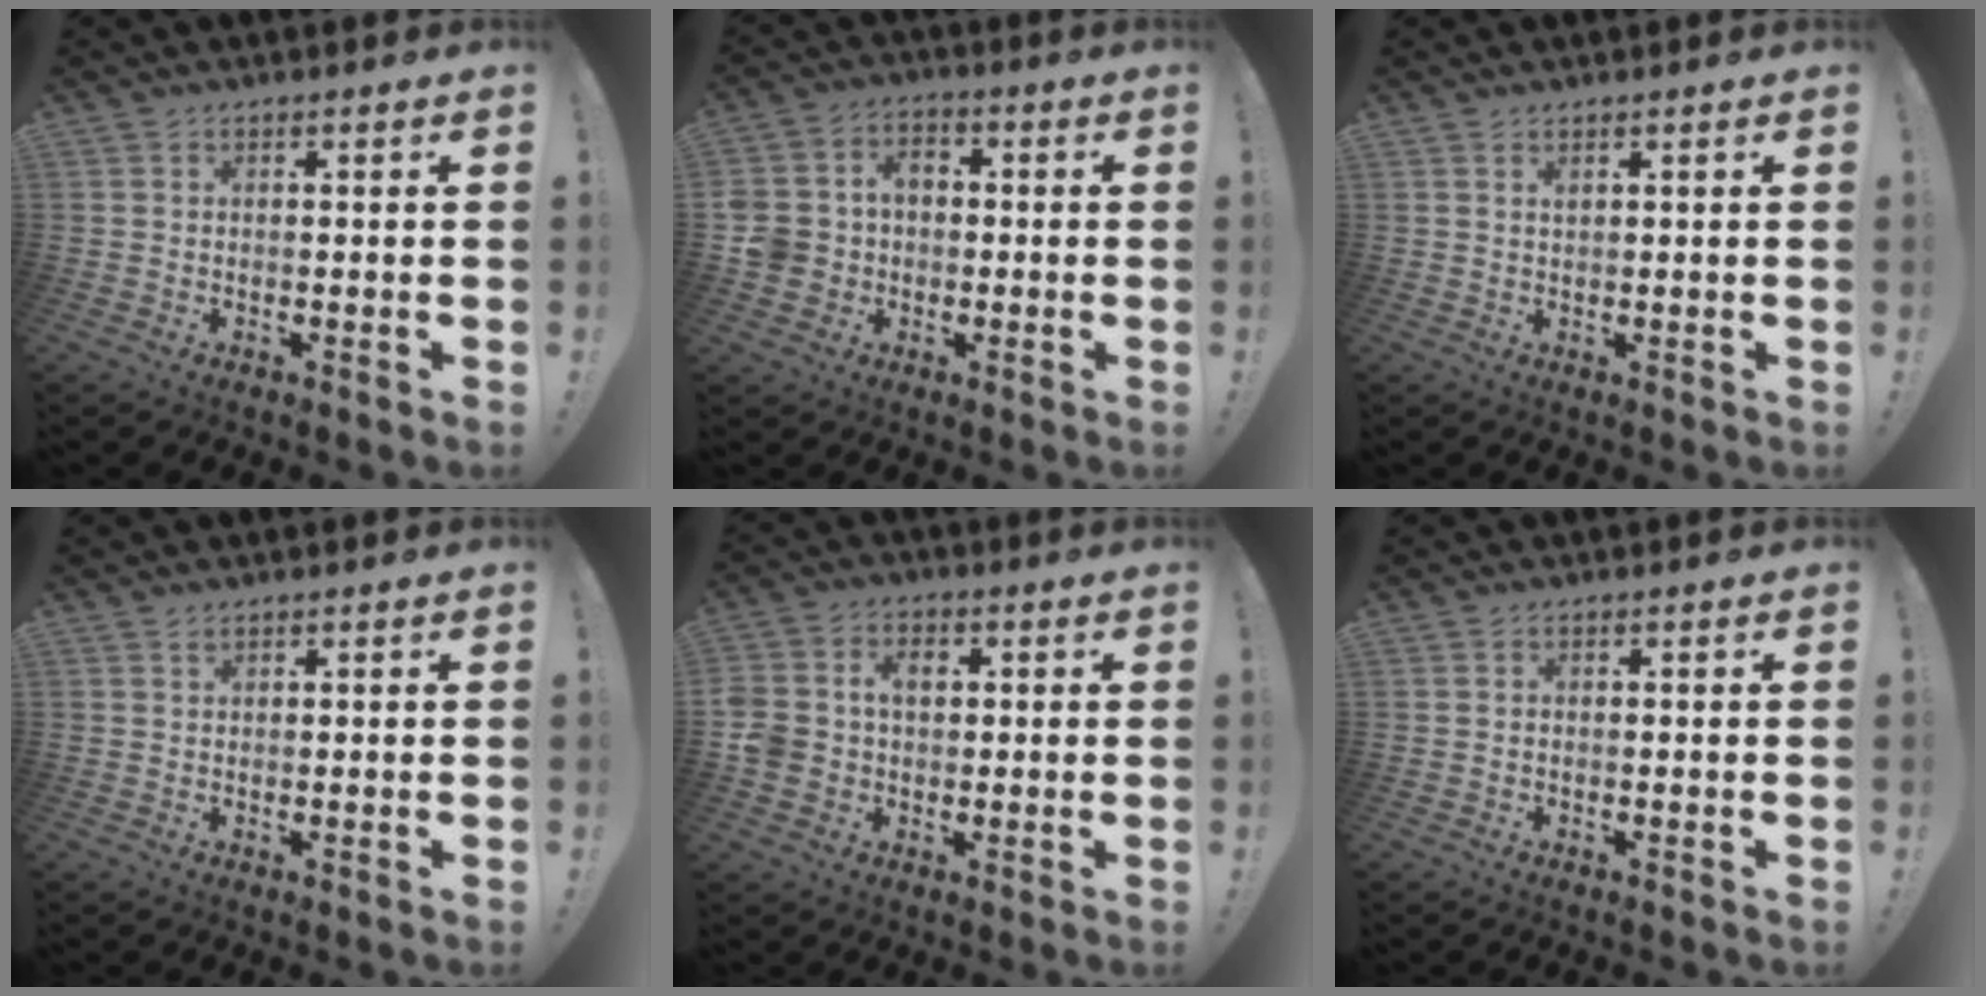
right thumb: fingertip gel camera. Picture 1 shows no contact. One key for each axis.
{"total": 9.2, "fx": -1.6, "fy": 8.3, "fz": 3.7, "tx": -0.077, "ty": 0.019, "tz": -0.027}
{"total": 0.7, "fx": 0.4, "fy": 0.3, "fz": 0.4, "tx": 0.002, "ty": -0.003, "tz": 0.007}
{"total": 0.6, "fx": 0.5, "fy": 0.3, "fz": 0.2, "tx": -0.002, "ty": -0.001, "tz": 0.009}
{"total": 7.9, "fx": 0.8, "fy": 6.5, "fz": 4.4, "tx": -0.091, "ty": 0.008, "tz": 0.015}
{"total": 0.0}